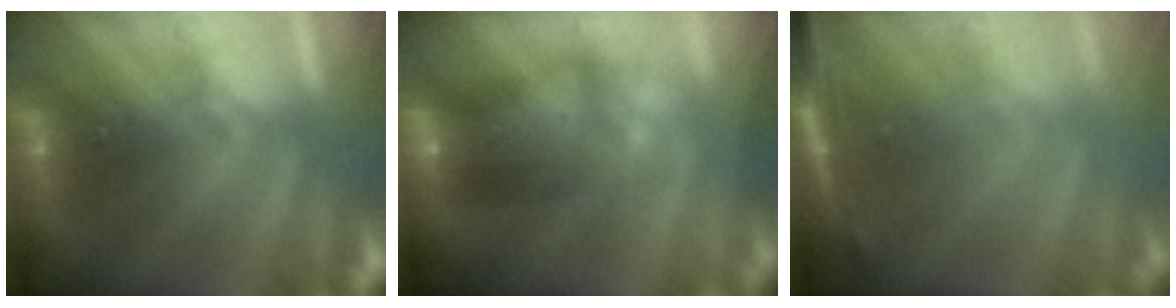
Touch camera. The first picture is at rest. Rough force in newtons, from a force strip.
{"total": 6.7}
{"total": 1.3}